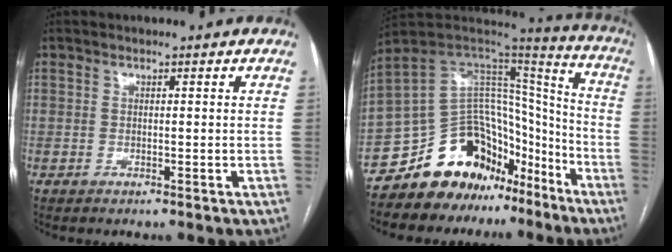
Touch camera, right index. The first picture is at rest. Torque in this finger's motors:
{"motor_torque": [-0.03, -0.18, -0.01, -0.05]}